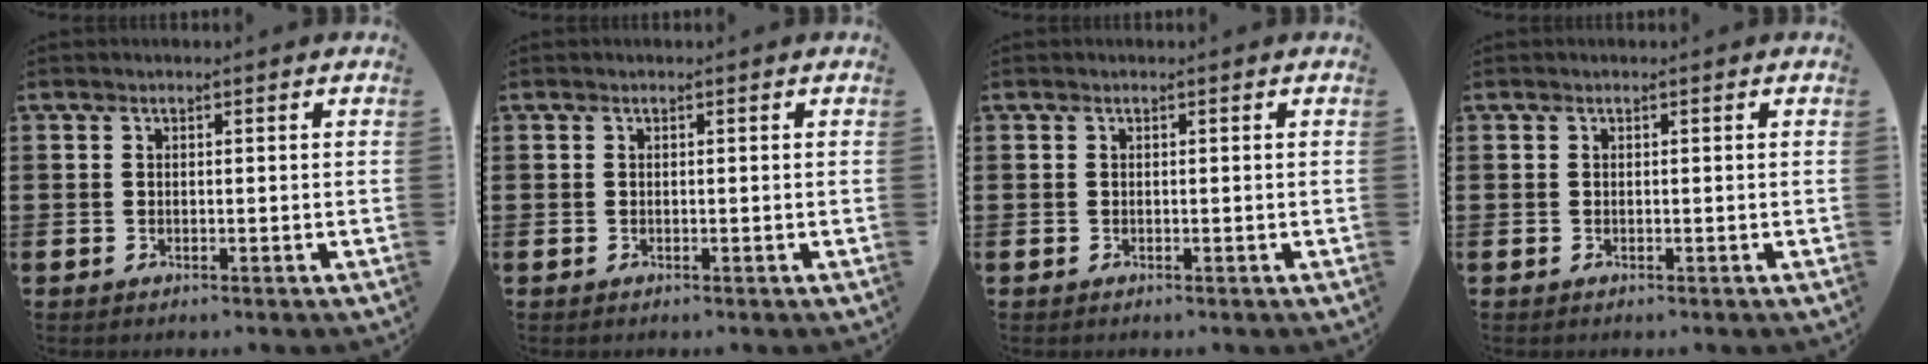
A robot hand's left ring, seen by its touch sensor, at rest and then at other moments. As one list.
[{"total": 0.0}, {"total": 0.0}, {"total": 0.0}]